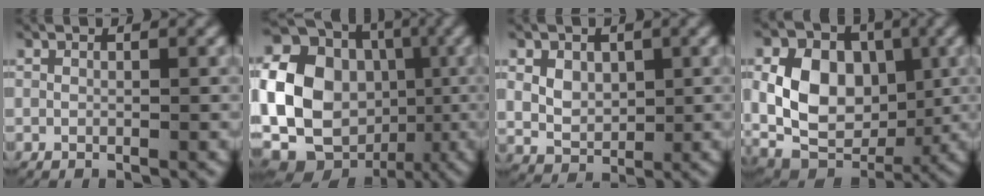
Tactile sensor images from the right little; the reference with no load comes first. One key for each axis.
{"total": 18.9, "fx": -1.5, "fy": 16.4, "fz": 9.2, "tx": -0.228, "ty": -0.050, "tz": -0.023}
{"total": 4.0, "fx": 0.5, "fy": 3.3, "fz": 2.2, "tx": -0.056, "ty": -0.019, "tz": 0.023}
{"total": 10.6, "fx": 0.0, "fy": 8.0, "fz": 7.0, "tx": -0.137, "ty": -0.027, "tz": 0.009}